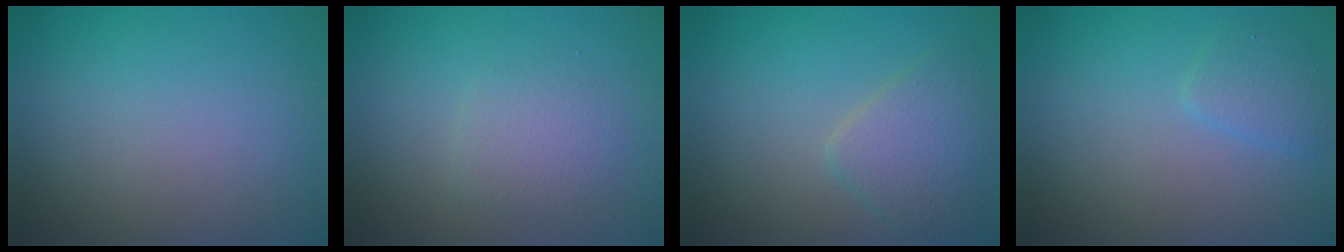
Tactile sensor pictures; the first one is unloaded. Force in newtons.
{"total": 1.9, "press": 1.9, "slide": 0.1}
{"total": 3.4, "press": 3.4, "slide": 0.1}
{"total": 1.7, "press": 1.7, "slide": 0.0}